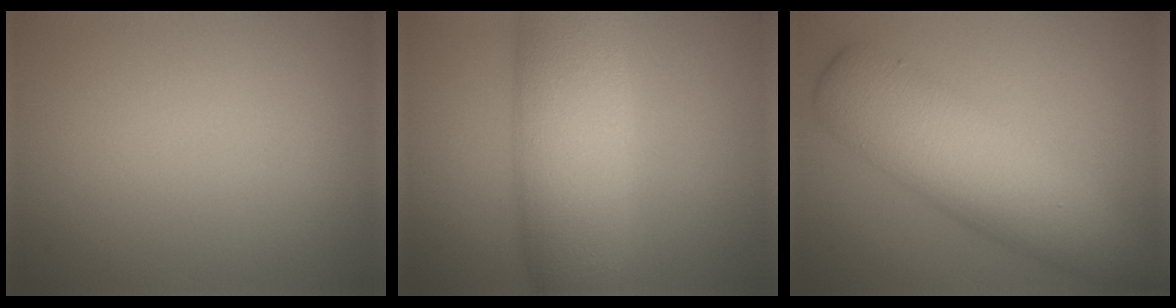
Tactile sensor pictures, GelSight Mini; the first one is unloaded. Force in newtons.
{"total": 9.3, "press": 9.3, "slide": 0.2}
{"total": 8.0, "press": 8.0, "slide": 0.1}